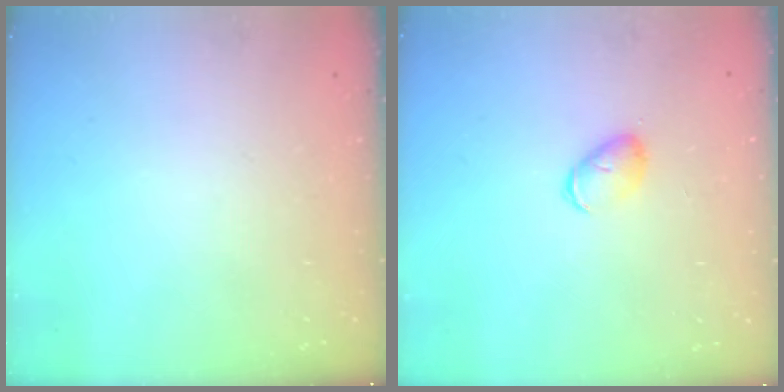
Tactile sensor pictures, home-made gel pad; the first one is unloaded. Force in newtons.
{"total": 5.8, "press": 5.7, "slide": 0.7}